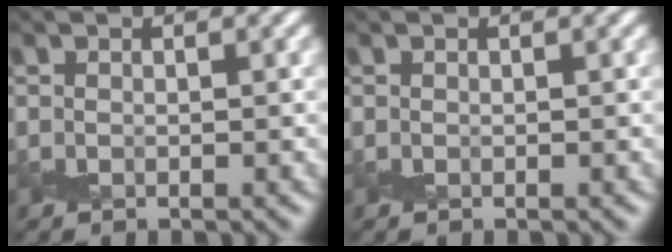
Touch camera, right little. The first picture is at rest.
{"total": 0.0}